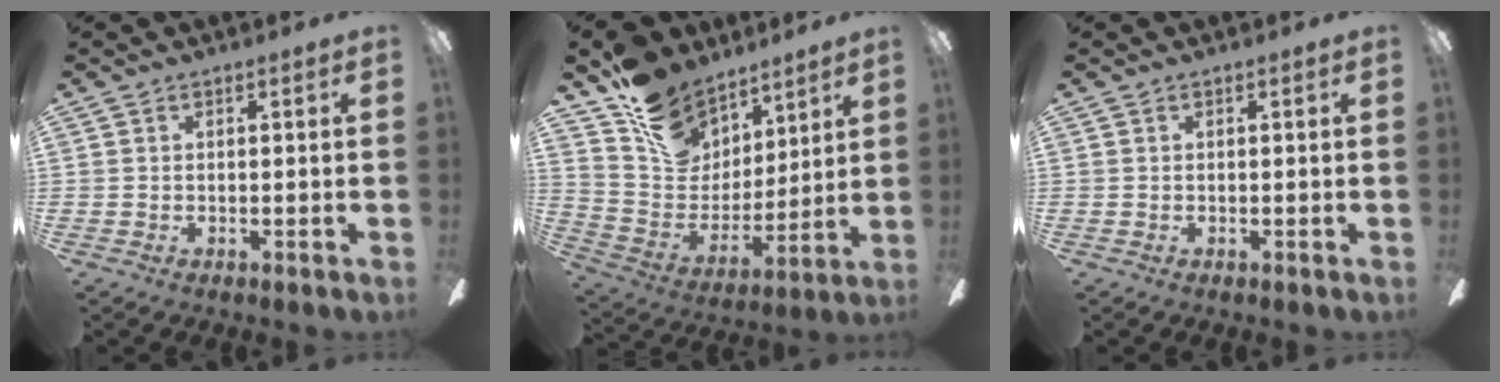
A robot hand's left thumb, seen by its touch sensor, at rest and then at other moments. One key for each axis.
{"total": 17.2, "fx": 11.8, "fy": 11.3, "fz": 5.3, "tx": -0.108, "ty": -0.079, "tz": 0.229}
{"total": 0.0}